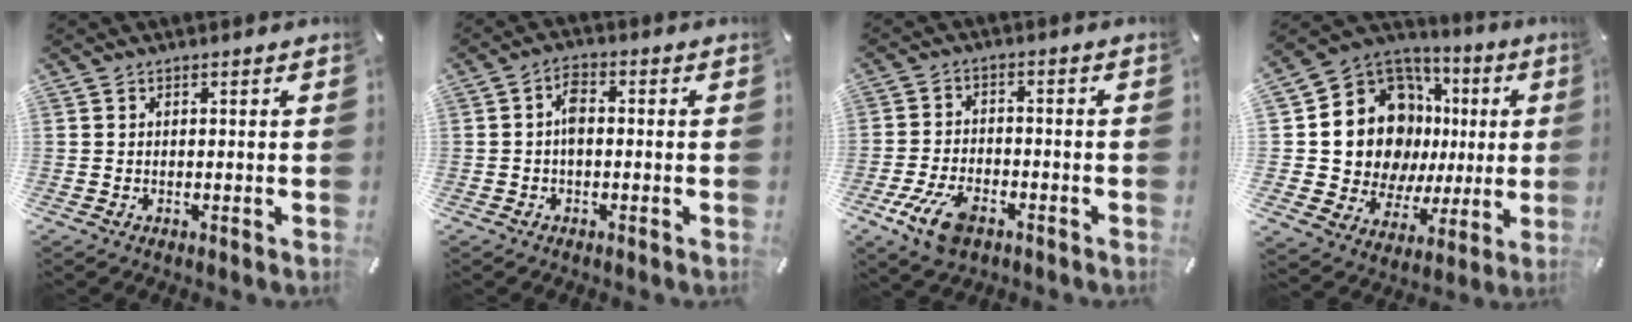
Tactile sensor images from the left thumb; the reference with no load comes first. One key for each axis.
{"total": 4.0, "fx": -0.4, "fy": 2.3, "fz": 3.2, "tx": -0.062, "ty": 0.011, "tz": -0.007}
{"total": 9.5, "fx": -4.9, "fy": 5.2, "fz": 6.2, "tx": -0.138, "ty": 0.013, "tz": -0.090}
{"total": 17.8, "fx": 4.7, "fy": 14.2, "fz": 9.7, "tx": -0.177, "ty": -0.048, "tz": 0.106}